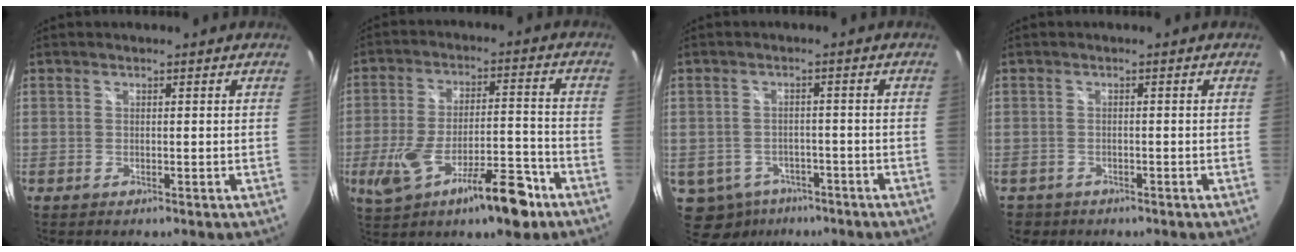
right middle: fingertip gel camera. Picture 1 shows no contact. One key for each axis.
{"total": 15.0, "fx": -7.9, "fy": 4.8, "fz": 11.8, "tx": -0.223, "ty": -0.008, "tz": -0.118}
{"total": 9.2, "fx": -5.1, "fy": 6.8, "fz": 3.7, "tx": -0.106, "ty": -0.010, "tz": -0.063}
{"total": 2.4, "fx": -1.6, "fy": 1.7, "fz": 0.6, "tx": -0.021, "ty": -0.008, "tz": -0.022}